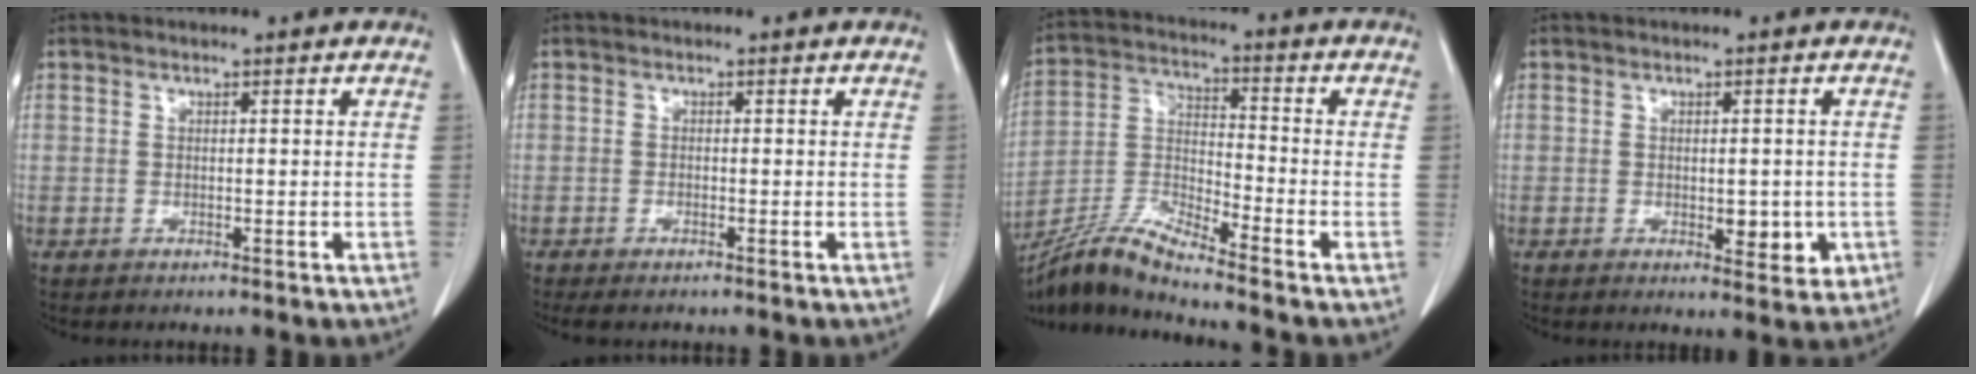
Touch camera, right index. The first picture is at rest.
{"total": 1.8, "force": [-1.3, 0.2, 1.1], "torque": [-0.016, -0.004, -0.021]}
{"total": 10.1, "force": [-9.0, -1.4, 4.3], "torque": [-0.097, -0.012, -0.177]}
{"total": 4.4, "force": [-0.9, 2.1, 3.8], "torque": [-0.041, -0.005, -0.005]}